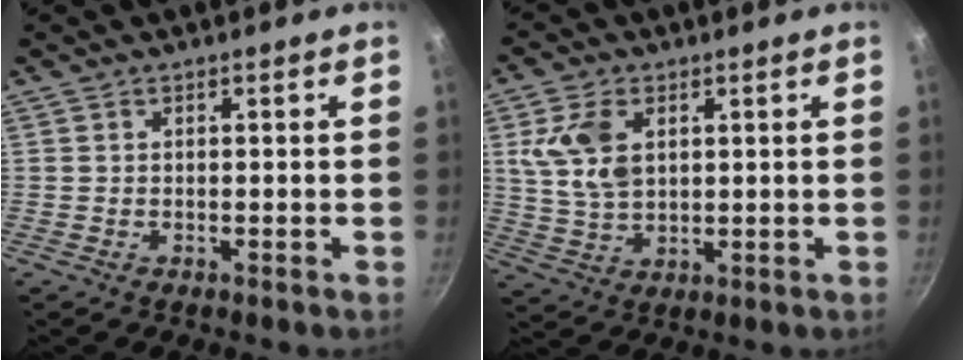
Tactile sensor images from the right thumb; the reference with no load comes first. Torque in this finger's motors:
{"motor_torque": [0.41, 1.70, 0.54, 0.59, 0.07]}